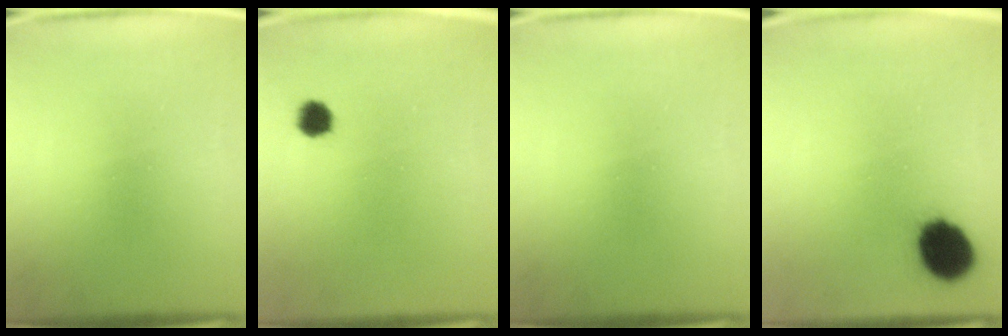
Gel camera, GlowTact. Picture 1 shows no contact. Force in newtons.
{"total": 2.7}
{"total": 0.0}
{"total": 11.1}